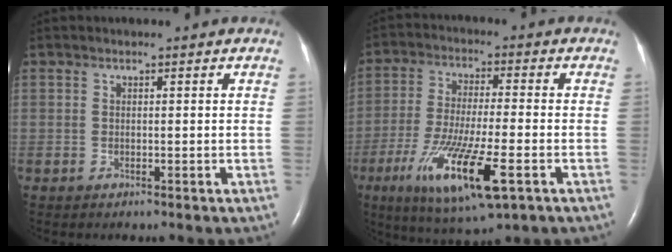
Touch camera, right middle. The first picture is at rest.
{"total": 14.3, "force": [-6.0, 2.0, 12.9], "torque": [-0.255, -0.033, -0.096]}